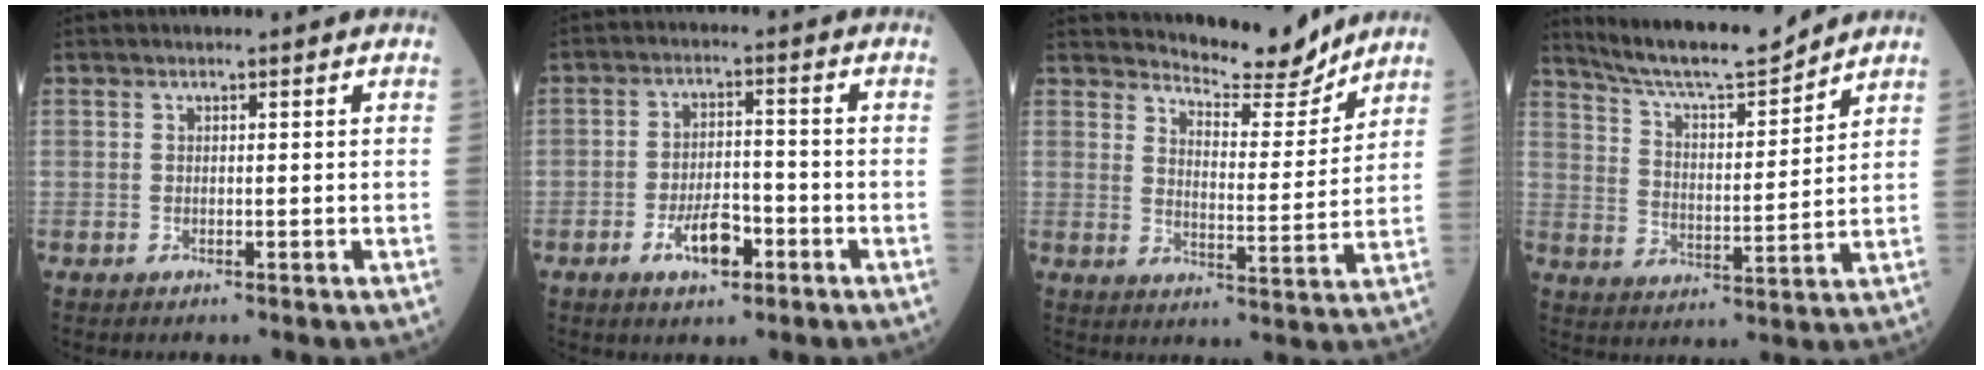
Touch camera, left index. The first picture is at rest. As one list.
[{"total": 5.9, "force": [-3.0, 2.4, 4.5], "torque": [-0.086, 0.001, -0.050]}, {"total": 8.5, "force": [8.3, 1.2, 1.3], "torque": [-0.030, -0.020, 0.123]}, {"total": 12.4, "force": [11.6, 0.6, 4.3], "torque": [-0.080, -0.003, 0.198]}]